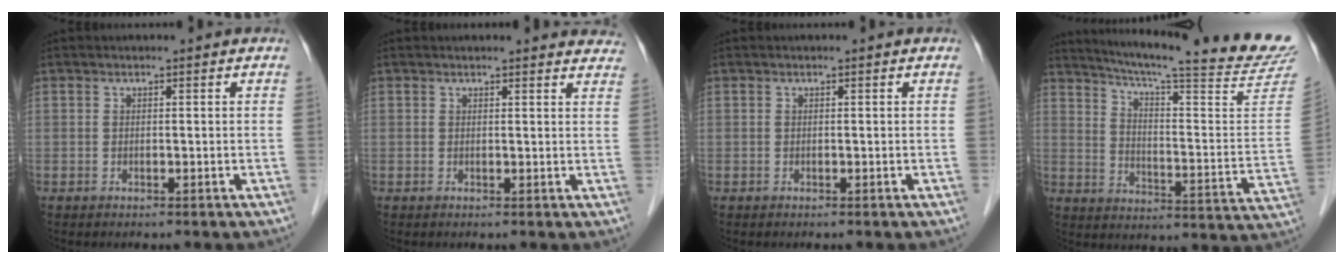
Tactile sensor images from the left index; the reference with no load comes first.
{"total": 9.1, "force": [8.8, 1.9, 1.8], "torque": [0.007, -0.001, 0.069]}
{"total": 0.0}
{"total": 26.0, "force": [23.3, -0.8, 11.5], "torque": [-0.180, -0.095, 0.298]}